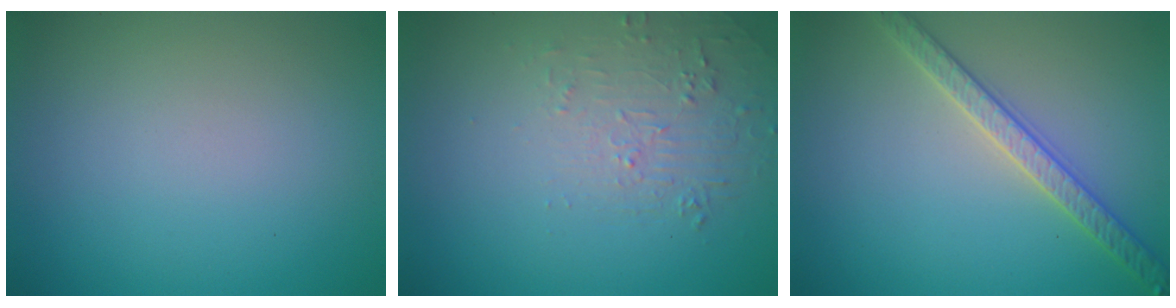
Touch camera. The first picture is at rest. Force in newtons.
{"total": 1.9, "press": 0.8, "slide": 1.7}
{"total": 3.2, "press": 3.1, "slide": 0.7}